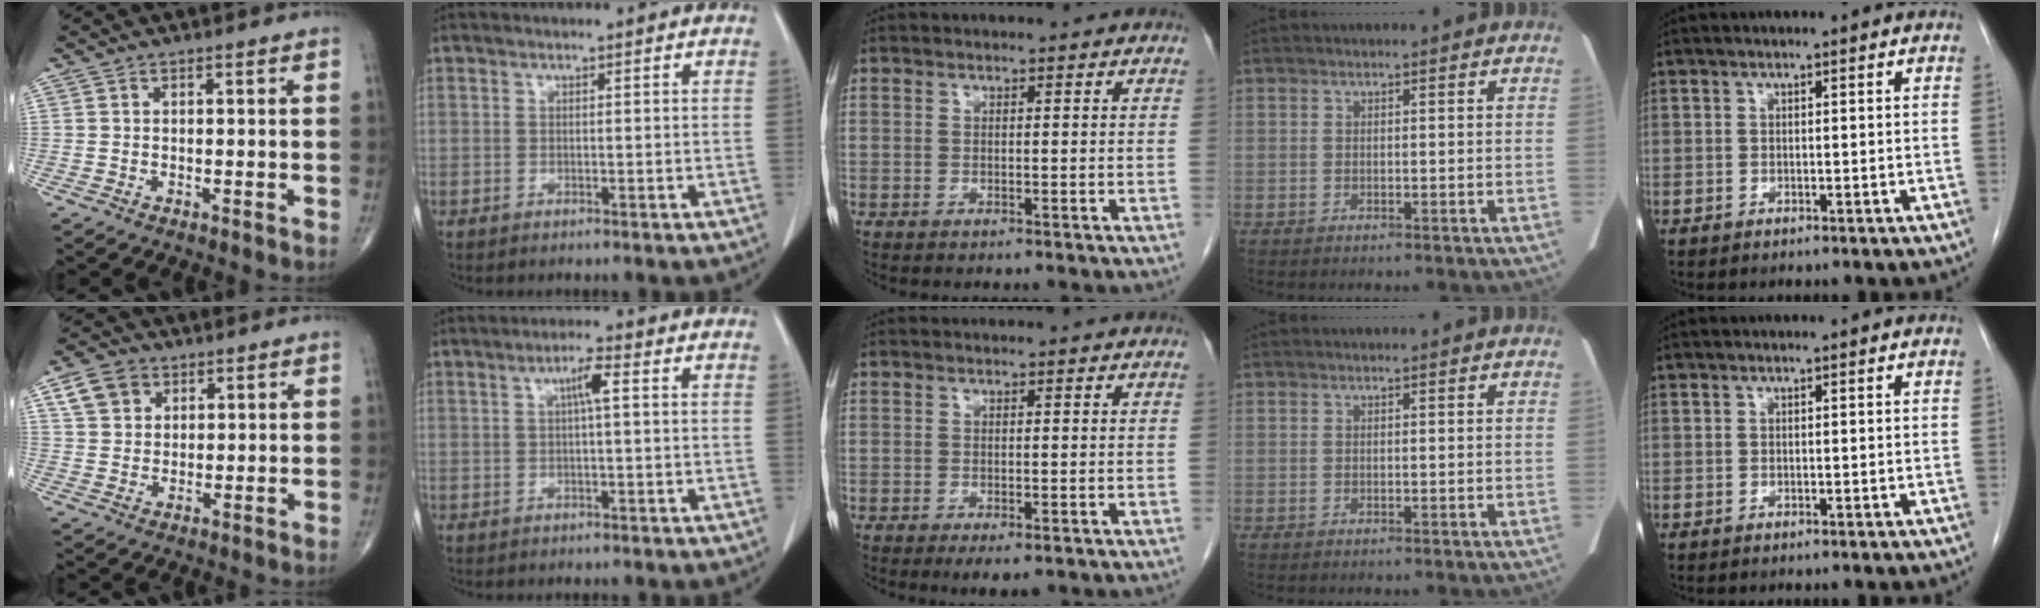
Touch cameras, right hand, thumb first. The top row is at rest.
{"thumb": {"total": 6.6, "force": [3.1, 5.1, 2.9], "torque": [-0.032, -0.005, 0.057]}, "index": {"total": 3.2, "force": [0.7, 0.4, 3.1], "torque": [-0.053, 0.009, 0.009]}, "middle": {"total": 2.9, "force": [-1.6, 1.0, 2.2], "torque": [-0.028, -0.005, -0.019]}}